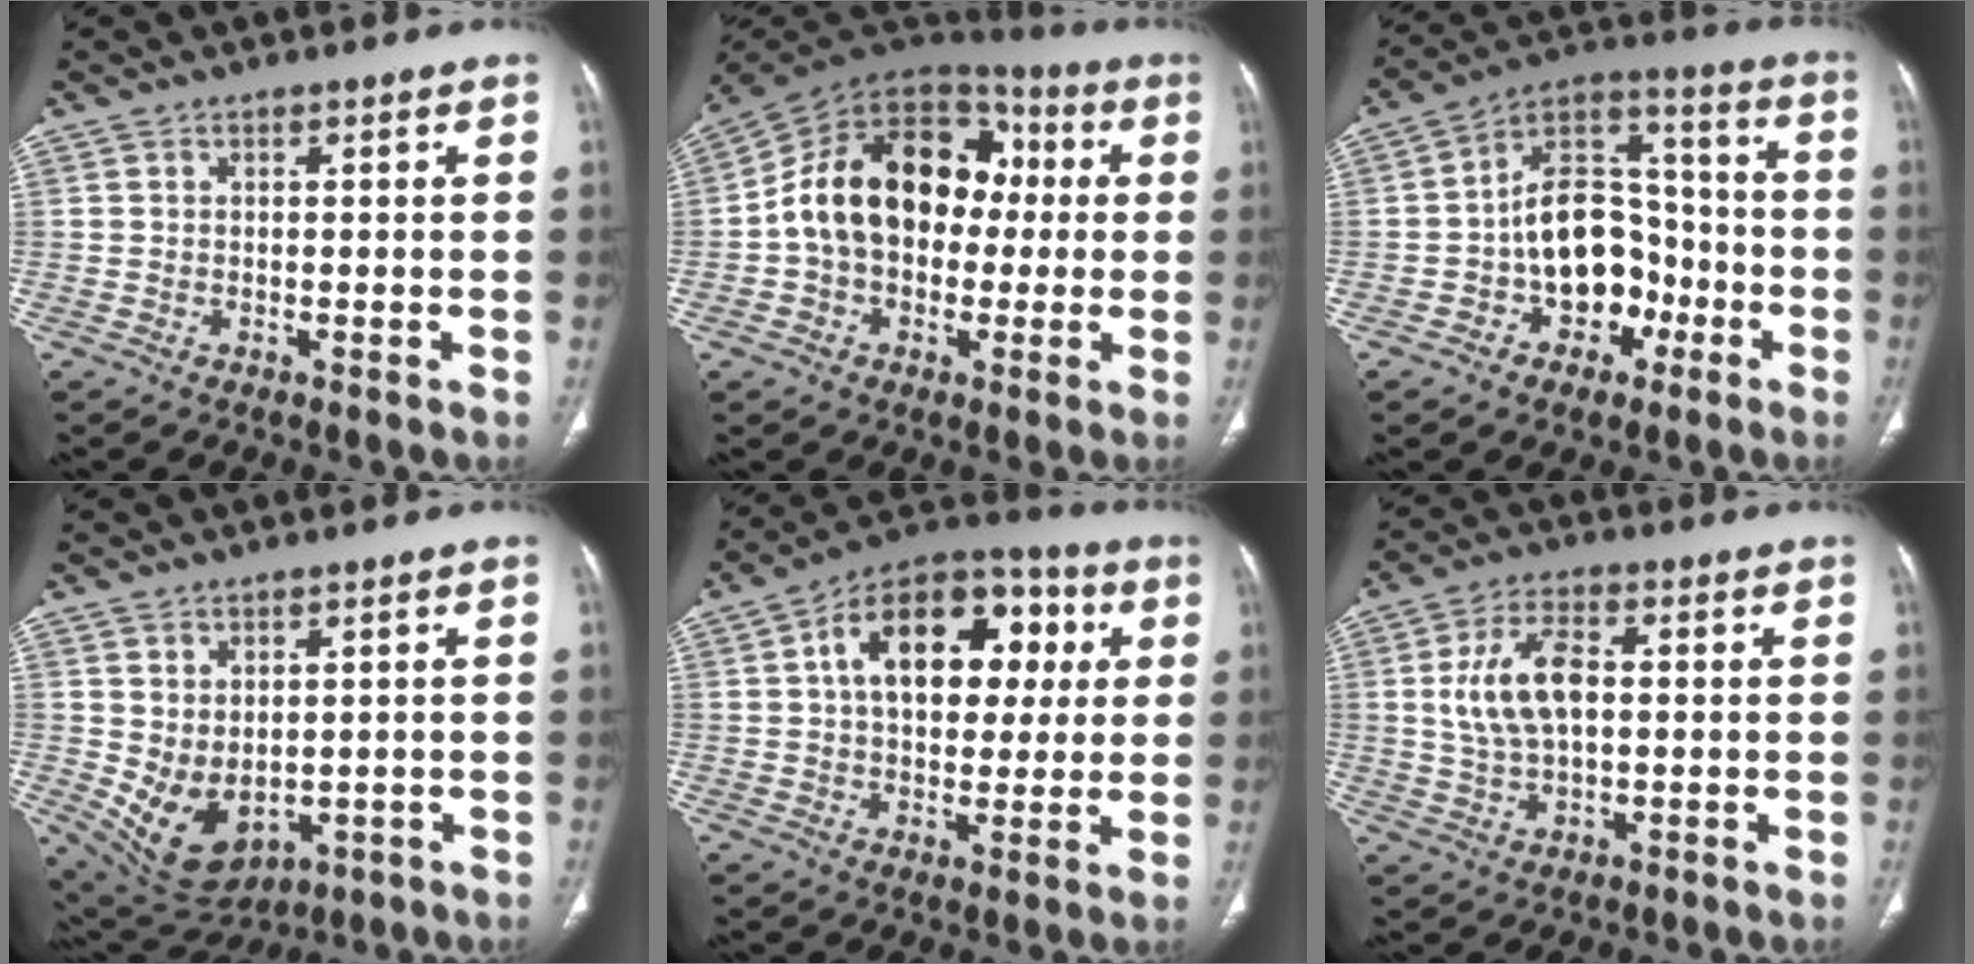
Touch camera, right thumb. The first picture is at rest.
{"total": 19.5, "force": [0.3, 14.1, 13.5], "torque": [-0.197, 0.048, -0.004]}
{"total": 15.7, "force": [-4.6, 11.0, 10.2], "torque": [-0.114, 0.053, -0.078]}
{"total": 9.9, "force": [-0.7, 6.5, 7.4], "torque": [-0.117, -0.007, 0.023]}
{"total": 18.5, "force": [4.0, 11.6, 13.8], "torque": [-0.170, 0.021, 0.054]}
{"total": 10.2, "force": [1.1, 5.5, 8.5], "torque": [-0.165, 0.008, 0.024]}